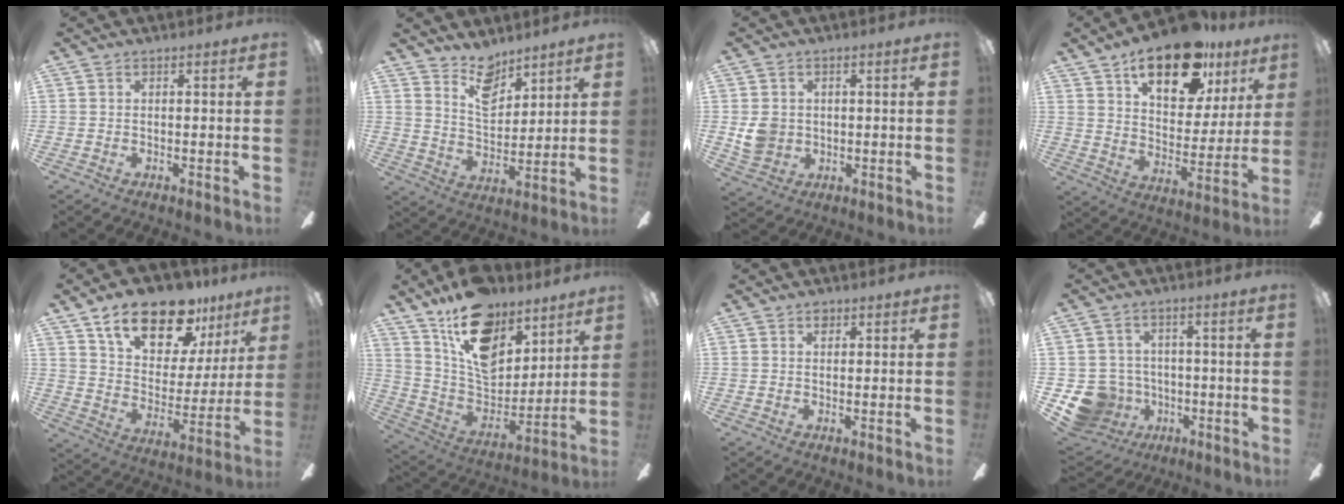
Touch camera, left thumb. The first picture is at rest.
{"total": 9.9, "force": [7.9, 4.8, 3.8], "torque": [-0.061, -0.043, 0.145]}
{"total": 5.8, "force": [0.3, 5.3, 2.3], "torque": [-0.040, 0.008, 0.009]}
{"total": 21.0, "force": [13.5, 10.0, 12.6], "torque": [-0.187, -0.065, 0.228]}
{"total": 19.6, "force": [13.7, 9.3, 10.6], "torque": [-0.176, -0.076, 0.239]}
{"total": 19.6, "force": [12.6, 11.2, 10.1], "torque": [-0.173, -0.080, 0.230]}
{"total": 1.5, "force": [0.8, 0.9, 0.8], "torque": [-0.001, -0.004, 0.011]}
{"total": 10.7, "force": [-3.9, 9.4, 3.3], "torque": [-0.110, 0.023, -0.063]}